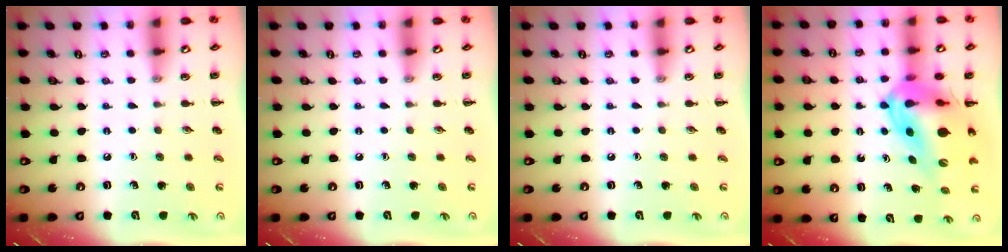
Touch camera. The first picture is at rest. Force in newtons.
{"total": 0.0}
{"total": 0.0}
{"total": 16.8, "press": 15.9, "slide": 5.3}